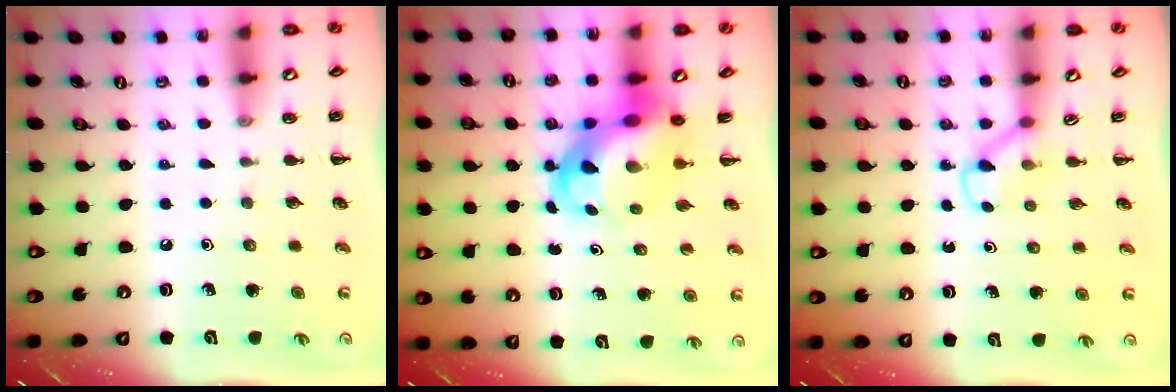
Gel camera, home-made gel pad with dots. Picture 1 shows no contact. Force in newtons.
{"total": 7.3, "press": 7.0, "slide": 2.1}
{"total": 2.9, "press": 2.7, "slide": 1.2}